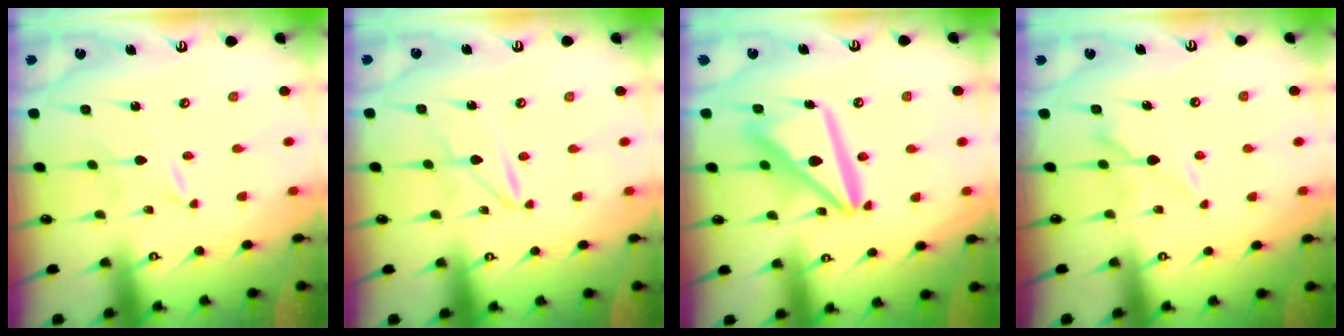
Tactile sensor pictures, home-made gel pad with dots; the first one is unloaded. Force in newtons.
{"total": 2.2, "press": 2.1, "slide": 0.3}
{"total": 14.6, "press": 14.5, "slide": 1.6}
{"total": 5.6, "press": 5.5, "slide": 0.7}